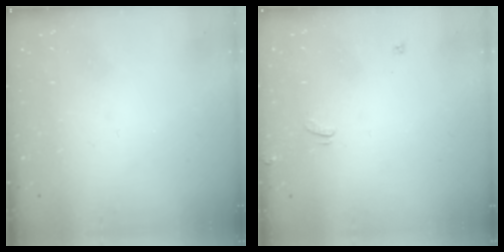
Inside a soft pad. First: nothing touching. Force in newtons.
{"total": 1.6, "press": 1.5, "slide": 0.3}